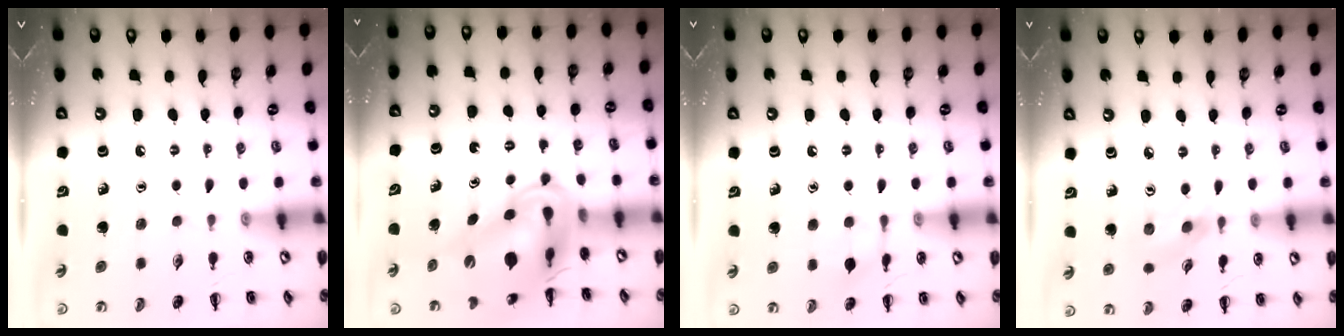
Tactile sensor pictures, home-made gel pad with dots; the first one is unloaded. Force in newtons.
{"total": 10.2, "press": 9.6, "slide": 3.5}
{"total": 5.3, "press": 5.3, "slide": 0.3}
{"total": 2.9, "press": 2.9, "slide": 0.7}